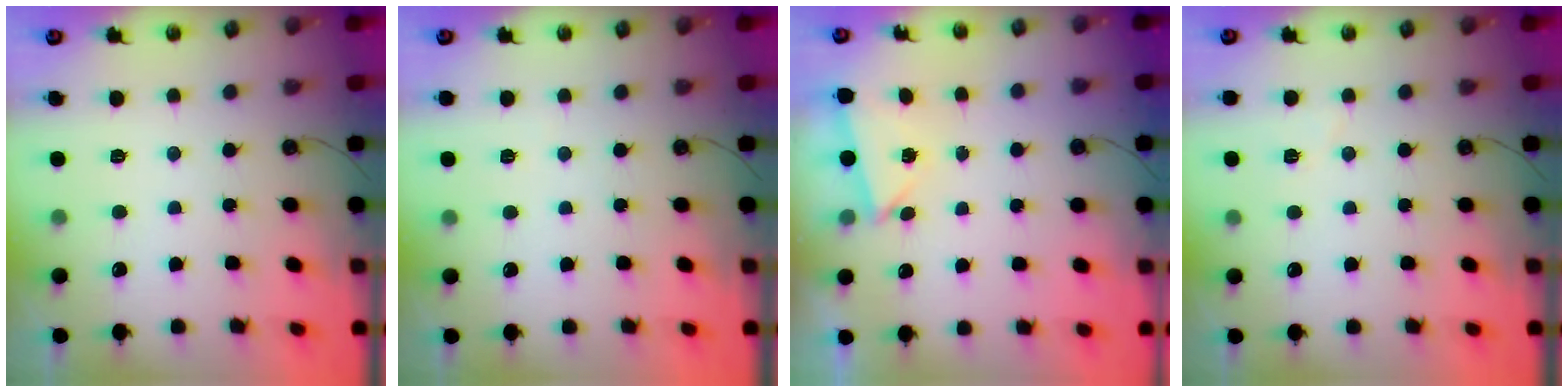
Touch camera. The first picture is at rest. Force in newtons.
{"total": 1.1, "press": 0.7, "slide": 0.8}
{"total": 1.9, "press": 1.4, "slide": 1.4}
{"total": 4.4, "press": 3.8, "slide": 2.2}